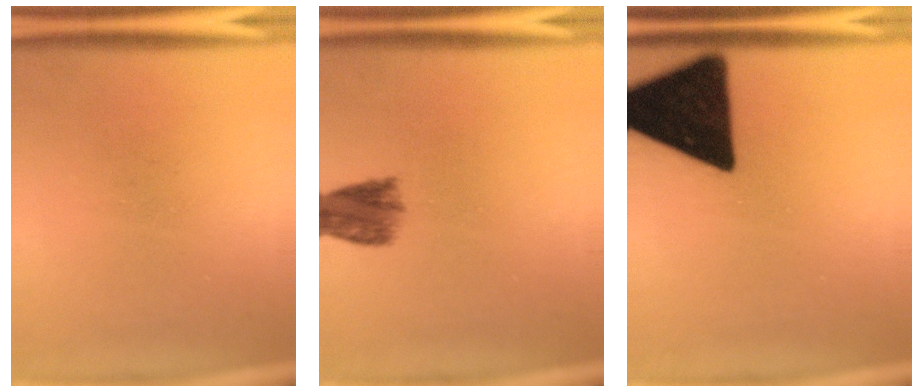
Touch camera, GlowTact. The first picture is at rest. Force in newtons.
{"total": 5.2}
{"total": 19.1}